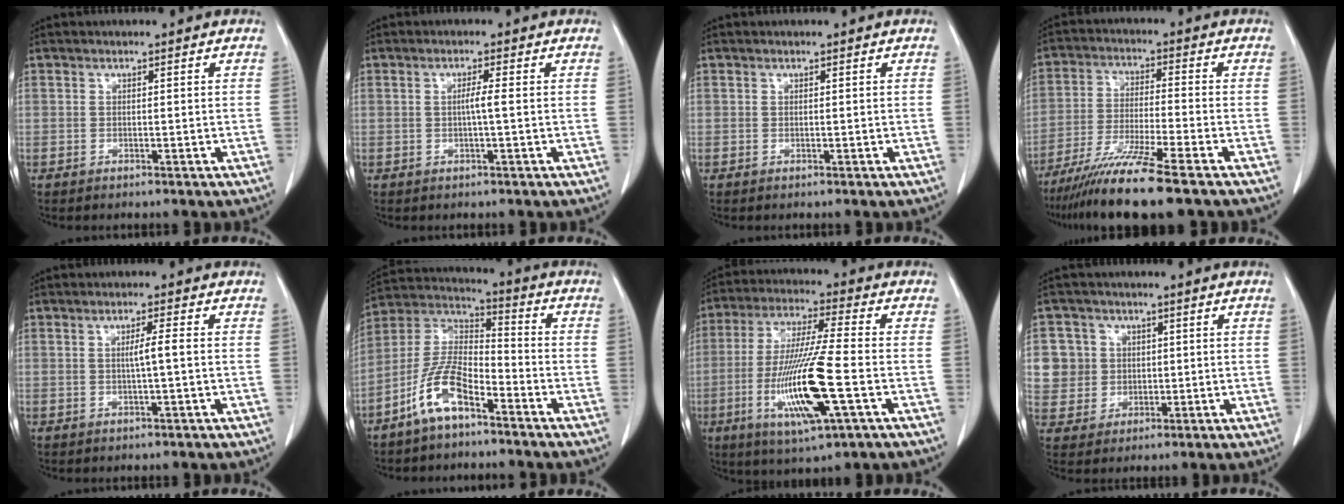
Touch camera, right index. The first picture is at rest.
{"total": 1.8, "force": [-0.1, -0.3, 1.8], "torque": [-0.034, 0.000, -0.002]}
{"total": 0.0}
{"total": 11.3, "force": [-8.6, -1.2, 7.3], "torque": [-0.134, -0.038, -0.149]}
{"total": 2.5, "force": [0.0, -0.3, 2.5], "torque": [-0.042, 0.000, 0.000]}
{"total": 10.5, "force": [-6.3, 3.7, 7.5], "torque": [-0.166, 0.007, -0.126]}
{"total": 15.5, "force": [-4.4, 0.9, 14.9], "torque": [-0.302, -0.021, -0.078]}
{"total": 8.0, "force": [1.5, 7.8, 0.9], "torque": [-0.024, 0.026, 0.040]}